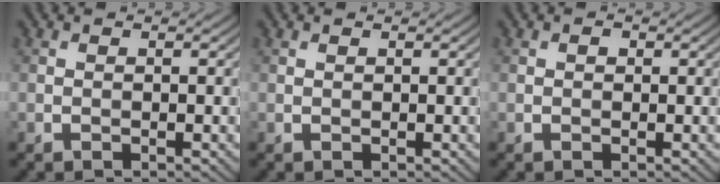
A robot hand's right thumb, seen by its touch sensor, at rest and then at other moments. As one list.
[{"total": 0.0}, {"total": 0.7, "force": [0.2, 0.5, 0.3], "torque": [-0.002, -0.003, 0.000]}]